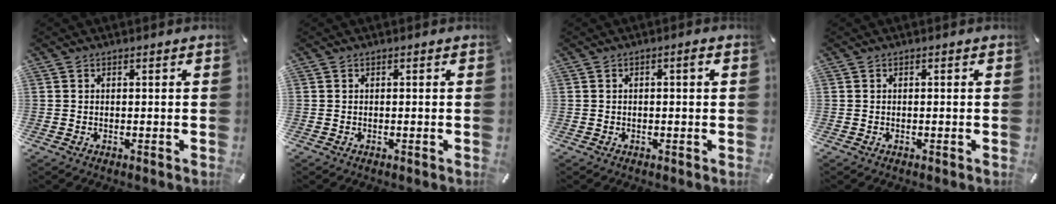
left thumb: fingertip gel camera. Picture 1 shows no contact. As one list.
[{"total": 0.0}, {"total": 1.7, "force": [0.0, 0.4, 1.6], "torque": [-0.029, 0.003, -0.002]}, {"total": 0.0}]